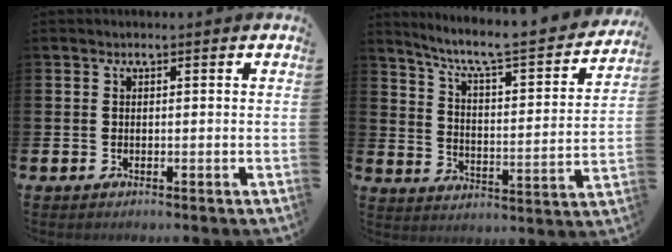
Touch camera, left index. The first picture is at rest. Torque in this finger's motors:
{"motor_torque": [0.59, -1.27, 0.40, 0.14]}